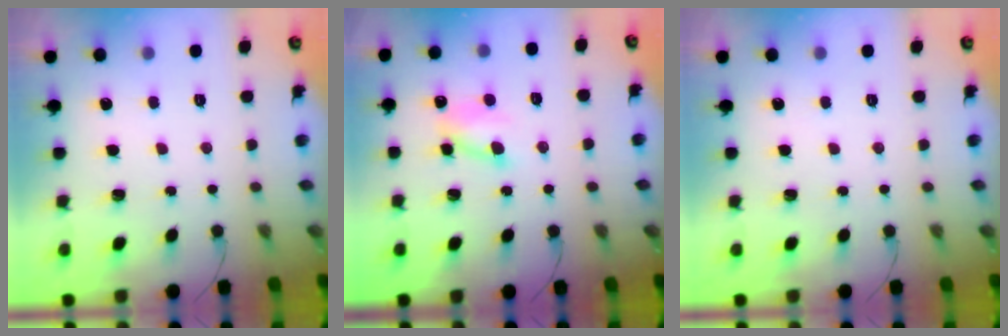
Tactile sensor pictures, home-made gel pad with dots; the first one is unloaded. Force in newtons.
{"total": 6.0, "press": 5.9, "slide": 0.8}
{"total": 0.0}